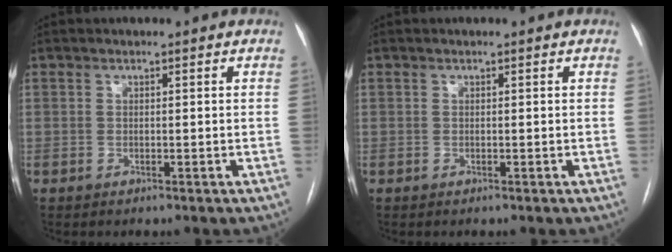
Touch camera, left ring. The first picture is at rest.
{"total": 0.0}